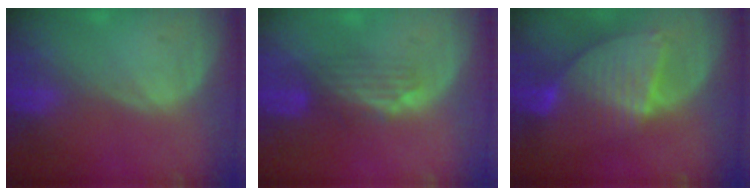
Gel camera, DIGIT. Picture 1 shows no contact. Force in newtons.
{"total": 3.4, "press": 3.3, "slide": 0.9}
{"total": 8.5, "press": 7.5, "slide": 4.0}